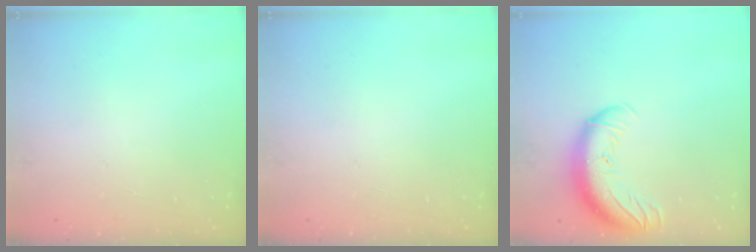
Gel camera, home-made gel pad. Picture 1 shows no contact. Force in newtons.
{"total": 0.0}
{"total": 14.6, "press": 14.1, "slide": 3.6}